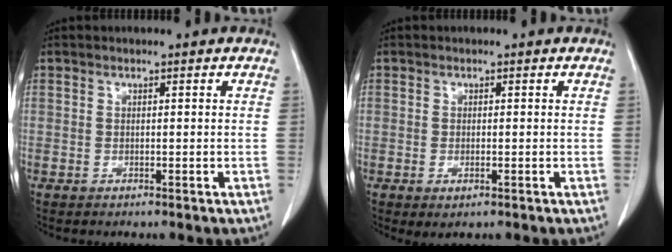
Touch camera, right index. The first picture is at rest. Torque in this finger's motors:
{"motor_torque": [0.15, -0.09, 0.10, 0.02]}